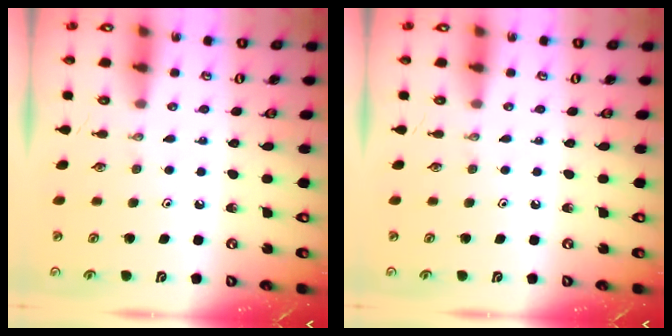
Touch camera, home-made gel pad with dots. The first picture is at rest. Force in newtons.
{"total": 0.0}